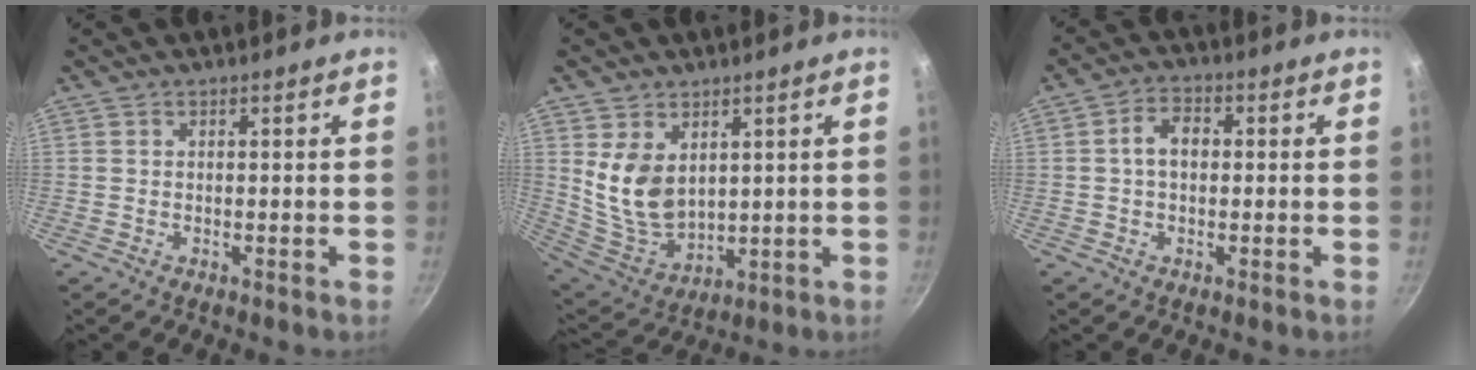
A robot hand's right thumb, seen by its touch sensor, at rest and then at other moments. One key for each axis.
{"total": 11.2, "fx": 3.2, "fy": 7.6, "fz": 7.6, "tx": -0.120, "ty": -0.038, "tz": 0.083}
{"total": 4.9, "fx": 0.2, "fy": 3.4, "fz": 3.5, "tx": -0.046, "ty": 0.016, "tz": -0.004}